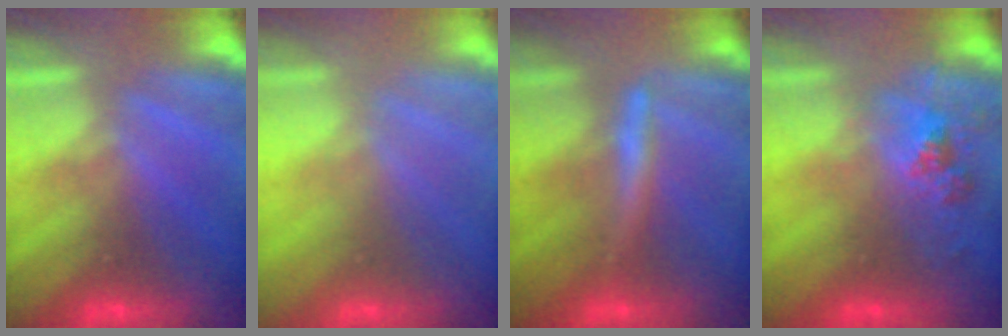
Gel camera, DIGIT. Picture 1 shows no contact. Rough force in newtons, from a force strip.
{"total": 2.6}
{"total": 2.4}
{"total": 2.4}